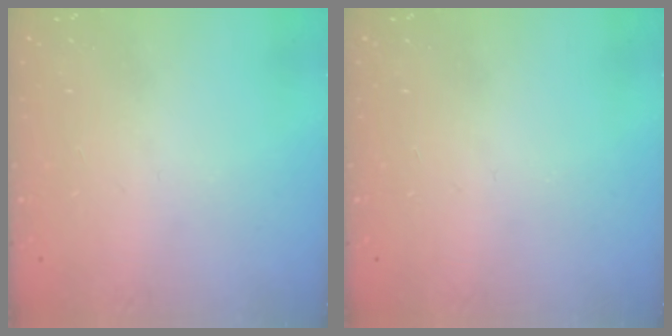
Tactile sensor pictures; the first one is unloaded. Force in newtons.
{"total": 0.0}